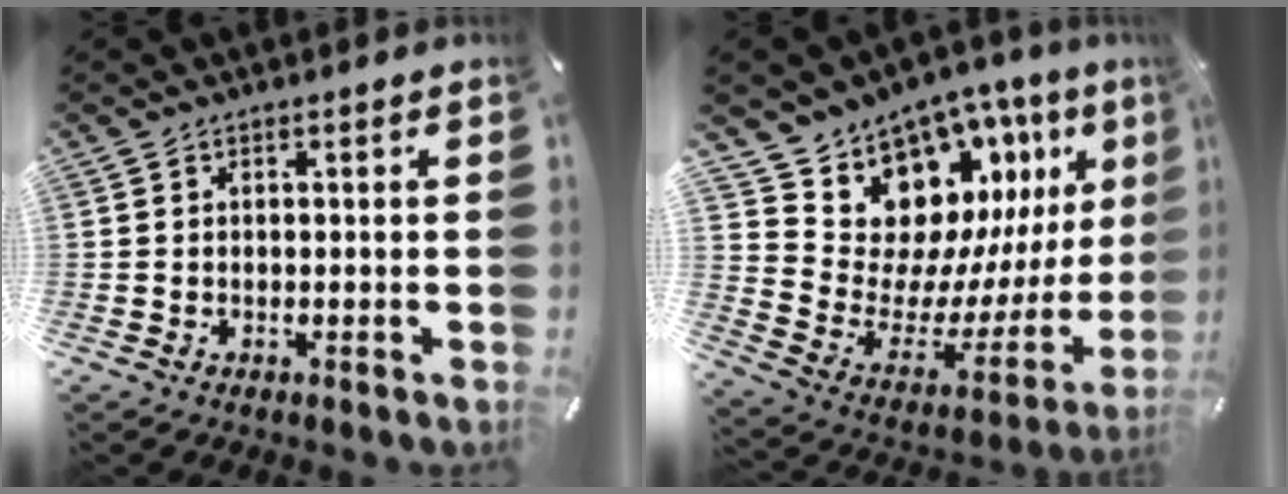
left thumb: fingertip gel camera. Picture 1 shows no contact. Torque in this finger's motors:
{"motor_torque": [3.05, 1.96, 1.39, -1.38, 0.12]}